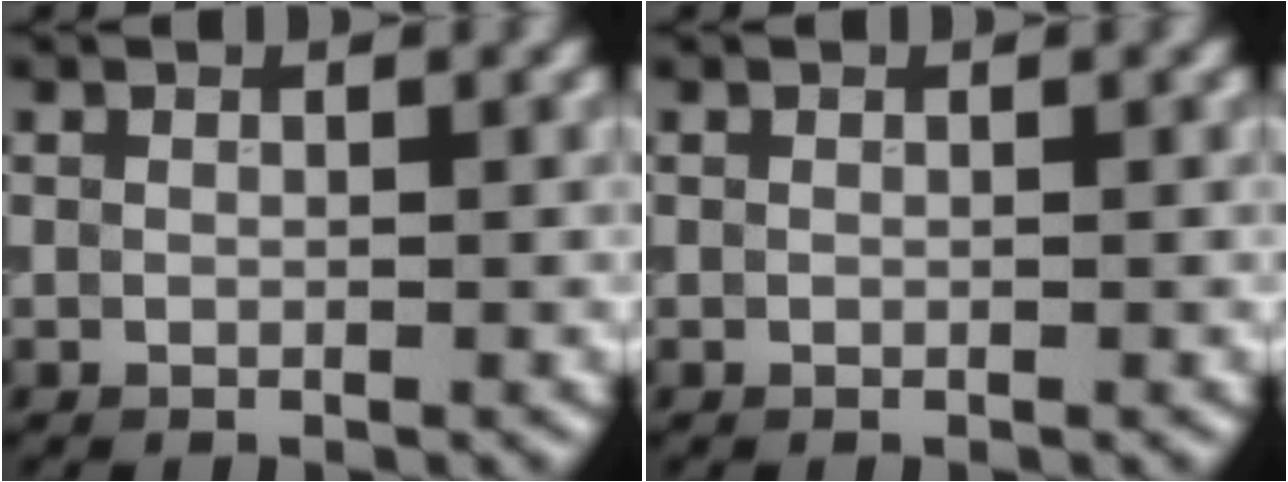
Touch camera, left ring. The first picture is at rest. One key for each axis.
{"total": 0.0}